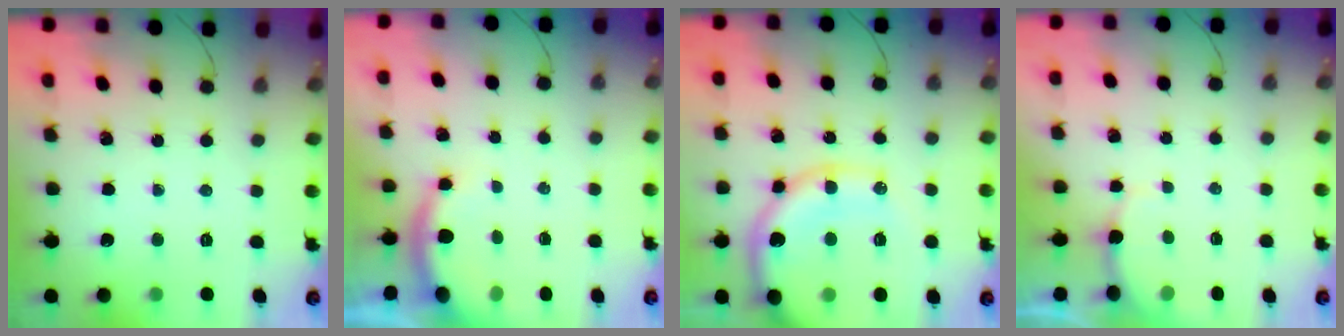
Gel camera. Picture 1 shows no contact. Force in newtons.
{"total": 5.5, "press": 5.4, "slide": 0.9}
{"total": 17.0, "press": 16.5, "slide": 4.0}
{"total": 2.8, "press": 2.7, "slide": 0.7}